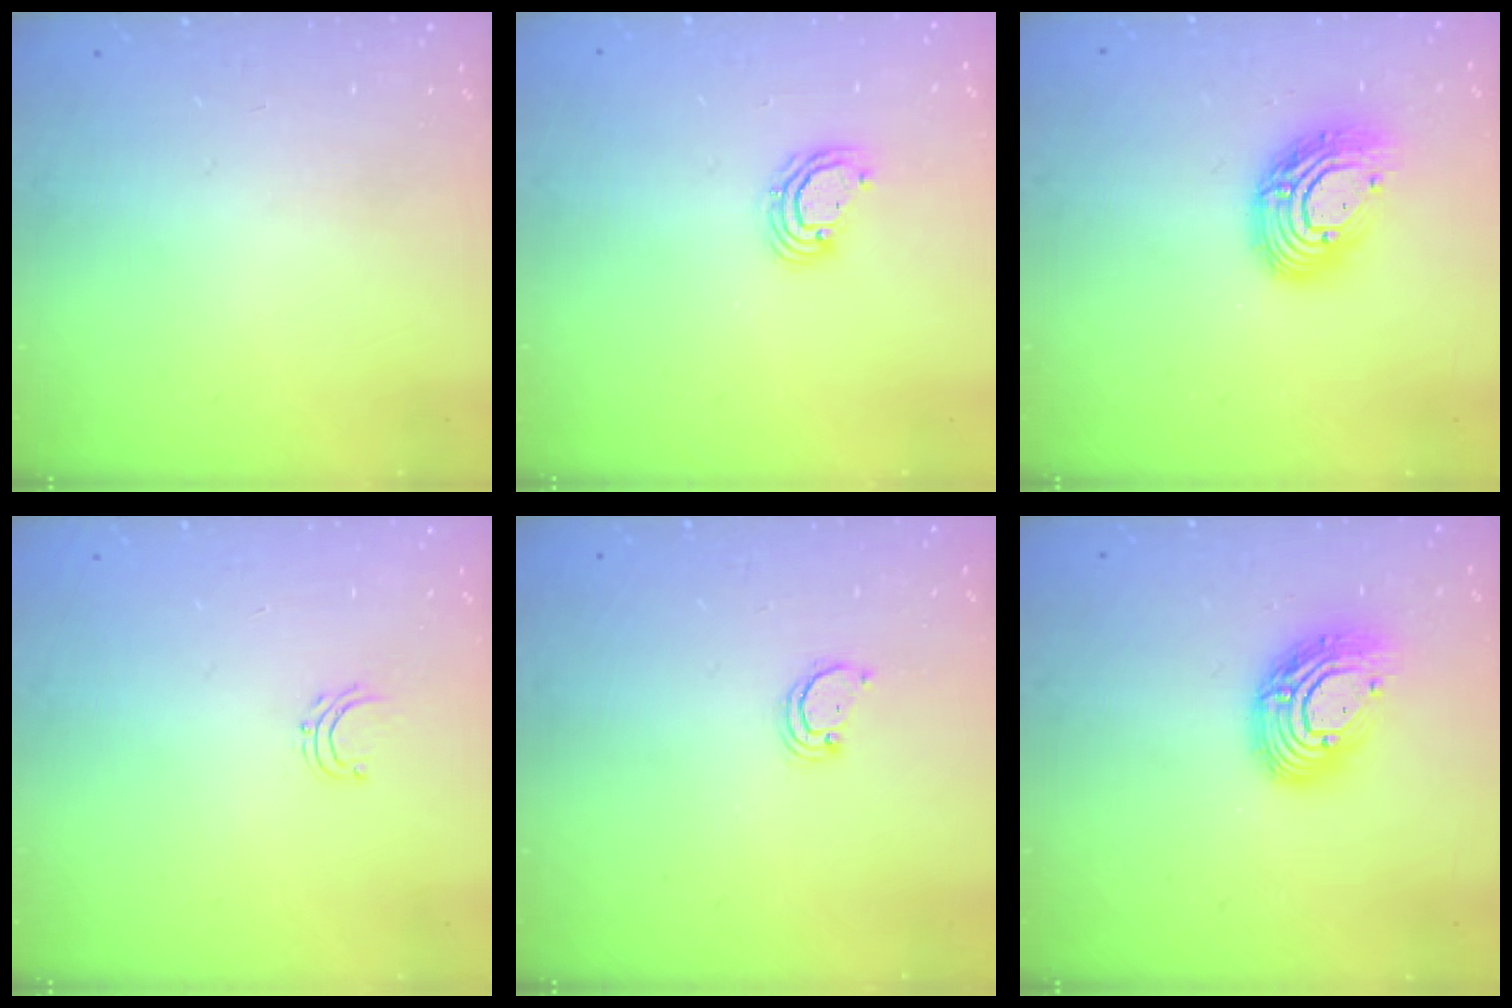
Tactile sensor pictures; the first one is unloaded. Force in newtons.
{"total": 5.6, "press": 5.6, "slide": 0.4}
{"total": 13.4, "press": 13.3, "slide": 1.4}
{"total": 3.7, "press": 3.7, "slide": 0.3}
{"total": 2.1, "press": 2.1, "slide": 0.2}
{"total": 13.4, "press": 13.3, "slide": 1.4}